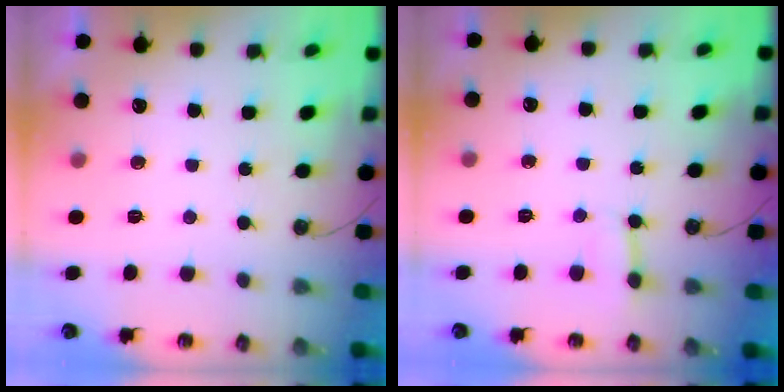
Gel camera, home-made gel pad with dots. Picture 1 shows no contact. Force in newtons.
{"total": 2.5, "press": 2.5, "slide": 0.2}